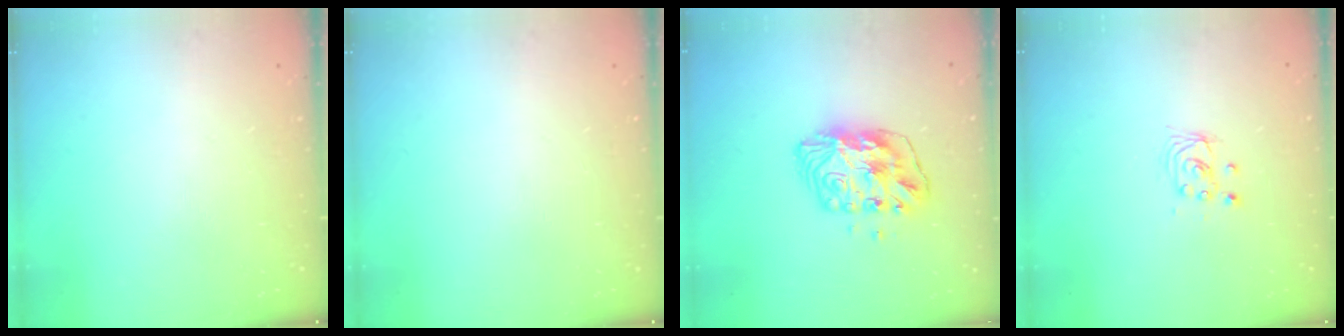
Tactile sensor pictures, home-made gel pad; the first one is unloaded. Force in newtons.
{"total": 0.0}
{"total": 9.9, "press": 9.9, "slide": 0.9}
{"total": 2.9, "press": 2.9, "slide": 0.2}